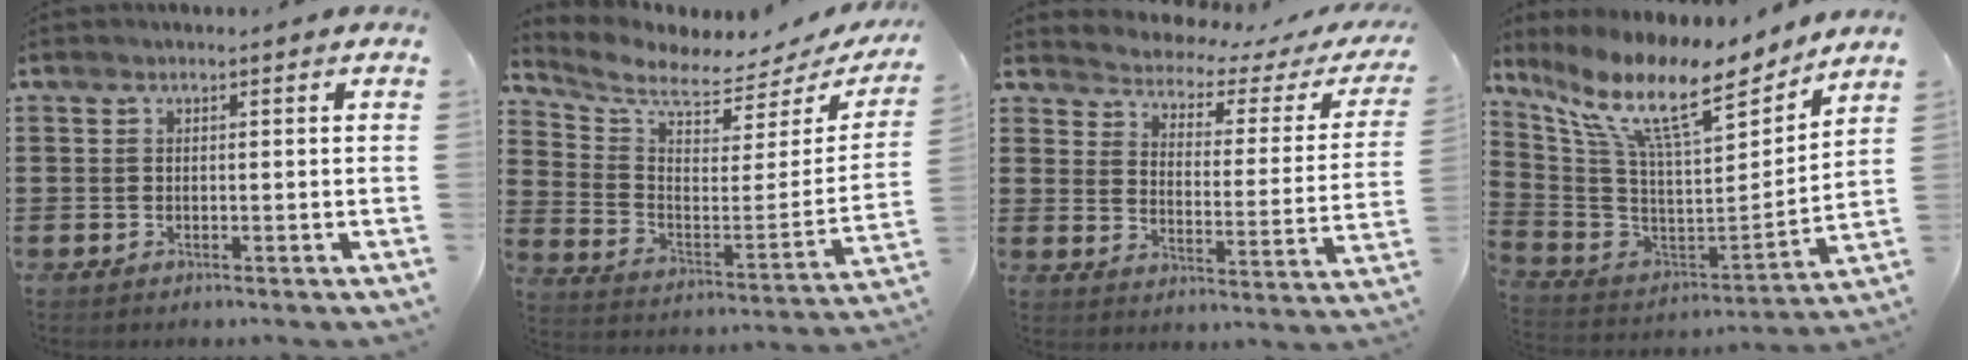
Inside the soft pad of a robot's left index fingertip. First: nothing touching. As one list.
[{"total": 5.4, "force": [4.9, 0.9, 2.2], "torque": [-0.070, -0.052, 0.081]}, {"total": 2.8, "force": [2.6, 1.0, 0.4], "torque": [-0.031, -0.026, 0.036]}, {"total": 14.6, "force": [10.1, 3.0, 10.1], "torque": [-0.224, -0.054, 0.171]}]